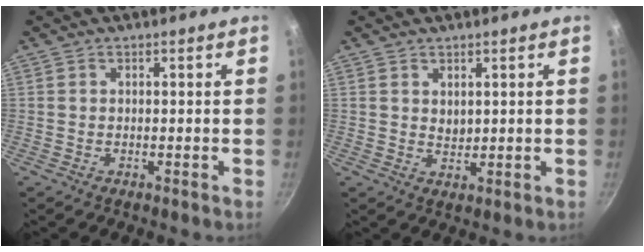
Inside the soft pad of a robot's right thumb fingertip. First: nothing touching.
{"total": 2.1, "force": [1.1, 1.4, 1.2], "torque": [-0.014, -0.011, 0.021]}